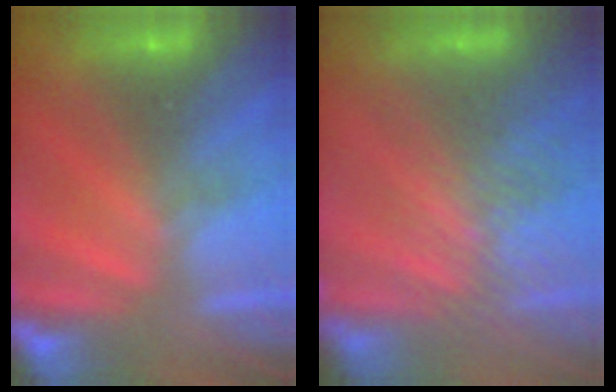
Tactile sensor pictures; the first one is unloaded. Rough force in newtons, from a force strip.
{"total": 3.7}